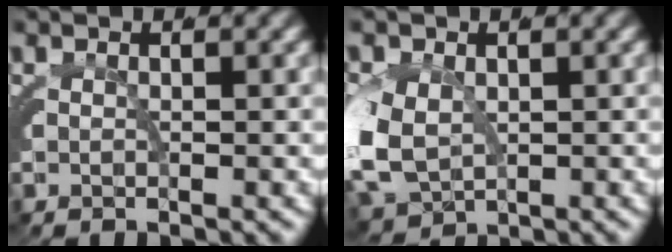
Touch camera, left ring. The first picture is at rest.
{"total": 6.2, "force": [-1.0, 5.1, 3.5], "torque": [-0.109, -0.039, 0.006]}